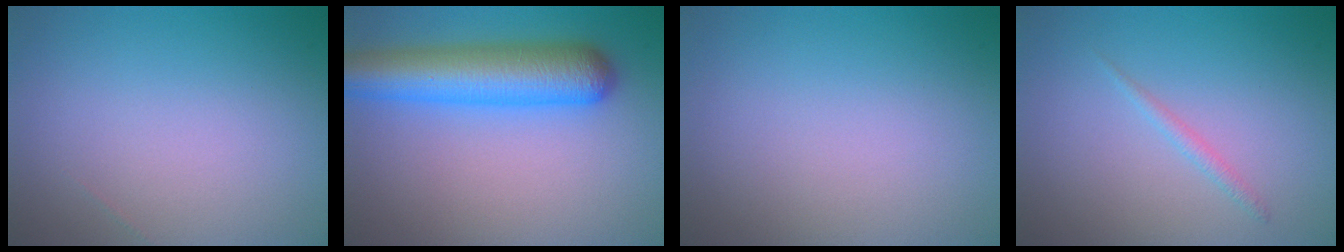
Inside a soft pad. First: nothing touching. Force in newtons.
{"total": 7.5, "press": 7.5, "slide": 0.2}
{"total": 0.0}
{"total": 0.9, "press": 0.9, "slide": 0.1}